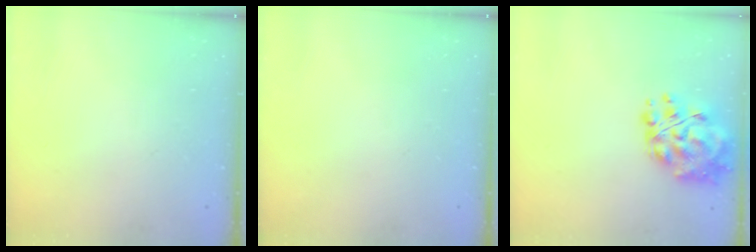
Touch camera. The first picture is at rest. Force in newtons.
{"total": 0.0}
{"total": 14.5, "press": 13.7, "slide": 4.7}